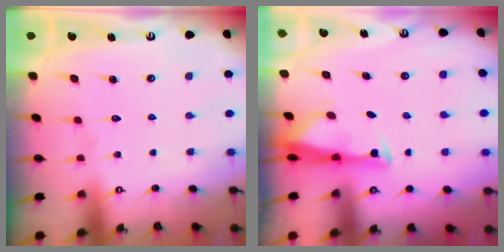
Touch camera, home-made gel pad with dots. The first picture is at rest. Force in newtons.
{"total": 2.7, "press": 2.6, "slide": 0.8}